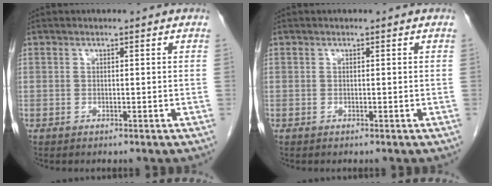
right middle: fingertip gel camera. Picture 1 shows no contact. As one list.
[{"total": 0.0}]